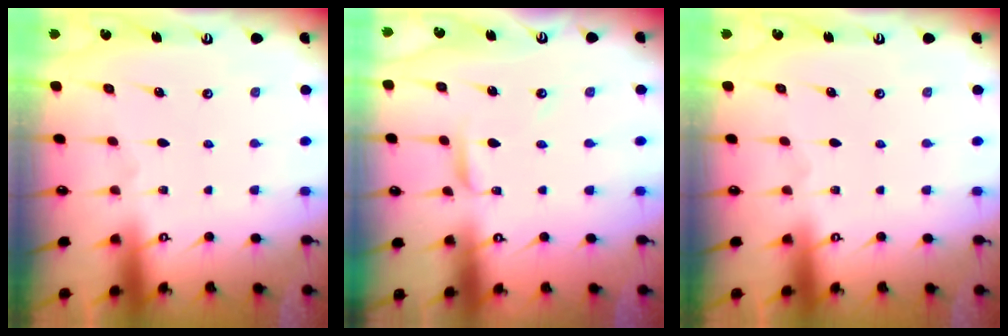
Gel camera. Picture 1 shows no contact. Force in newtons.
{"total": 2.7, "press": 2.7, "slide": 0.2}
{"total": 0.0}